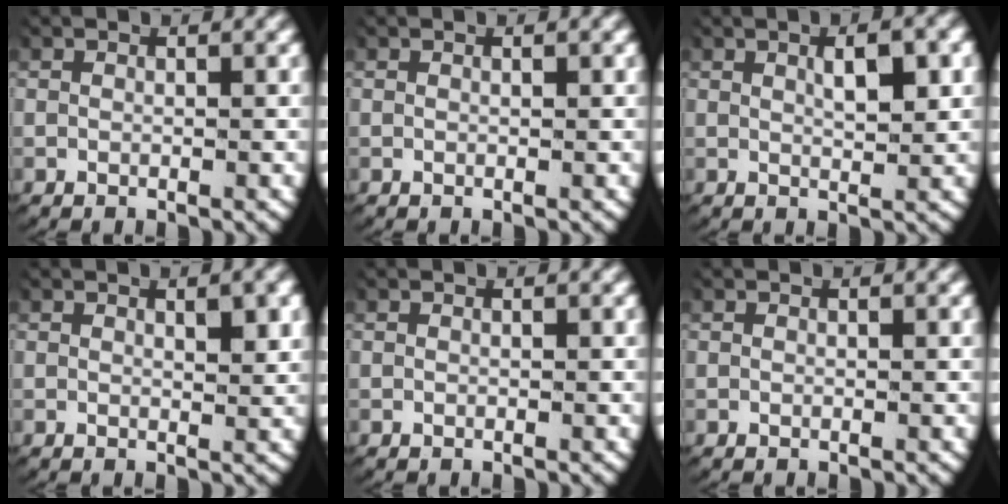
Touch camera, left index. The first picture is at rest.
{"total": 0.0}
{"total": 2.9, "force": [0.9, 0.9, 2.6], "torque": [-0.037, 0.000, 0.018]}
{"total": 1.3, "force": [0.7, 0.2, 1.1], "torque": [-0.015, -0.007, 0.015]}
{"total": 0.0}
{"total": 0.0}